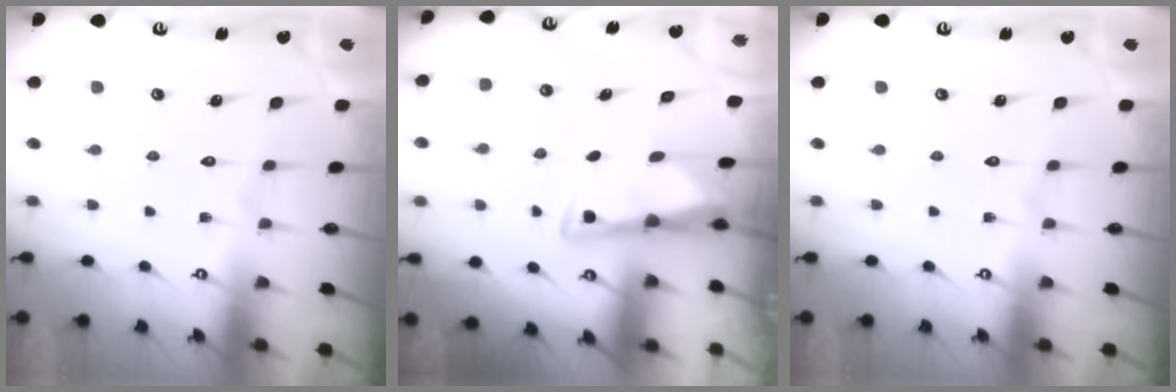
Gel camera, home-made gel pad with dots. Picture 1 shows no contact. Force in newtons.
{"total": 2.9, "press": 2.9, "slide": 0.4}
{"total": 0.0}